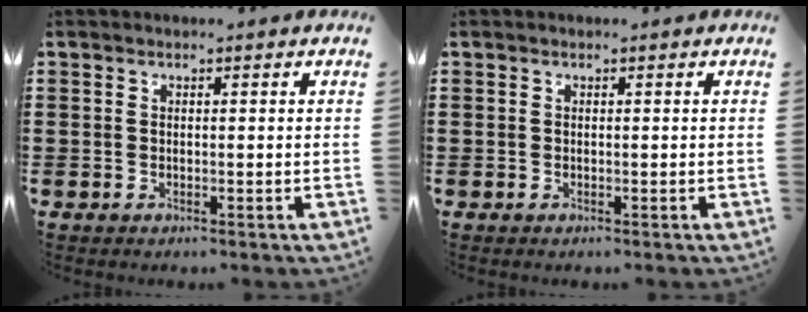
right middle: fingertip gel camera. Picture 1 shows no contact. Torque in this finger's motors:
{"motor_torque": [-0.76, -0.64, 0.04, 0.02]}